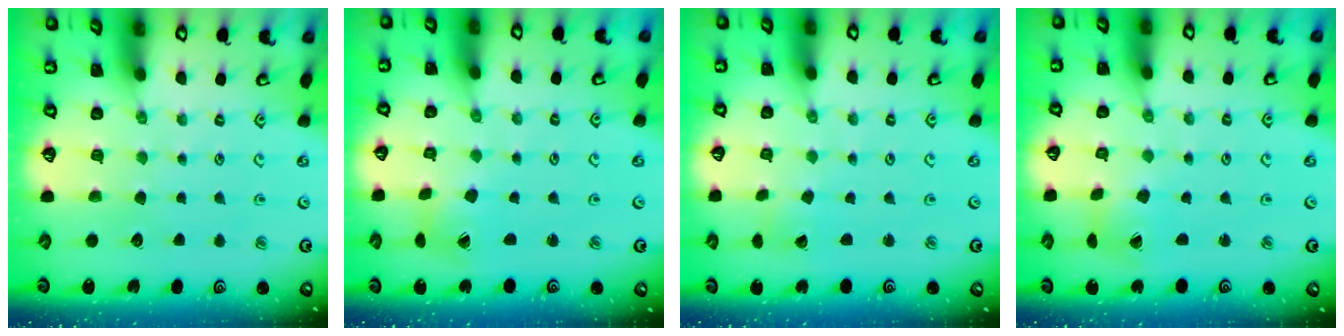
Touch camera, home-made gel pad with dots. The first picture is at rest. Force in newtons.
{"total": 4.3, "press": 4.3, "slide": 0.5}
{"total": 2.6, "press": 2.6, "slide": 0.4}
{"total": 2.9, "press": 2.9, "slide": 0.4}